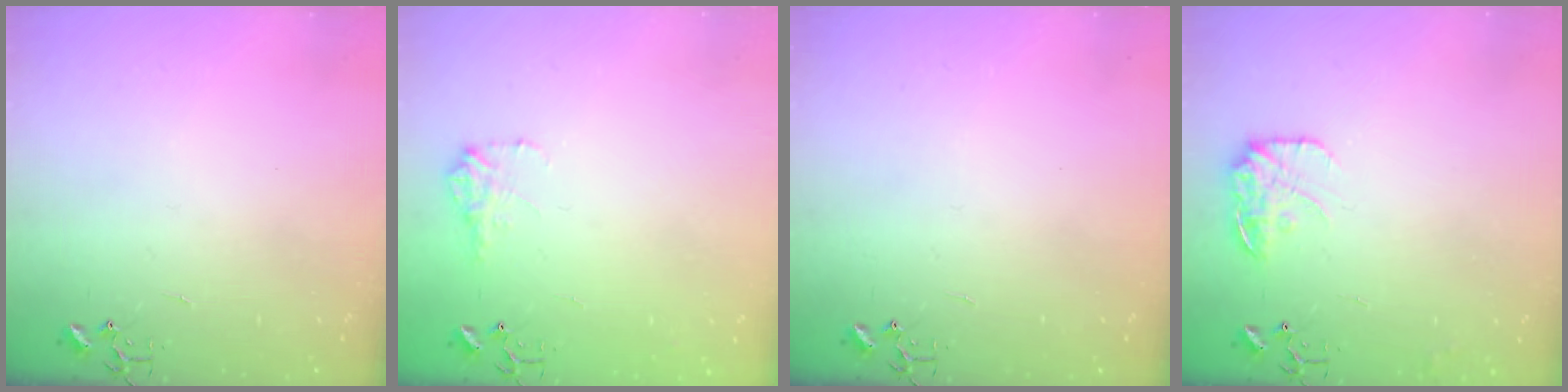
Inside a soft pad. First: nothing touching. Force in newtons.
{"total": 9.3, "press": 9.3, "slide": 0.3}
{"total": 0.0}
{"total": 13.2, "press": 13.2, "slide": 0.6}